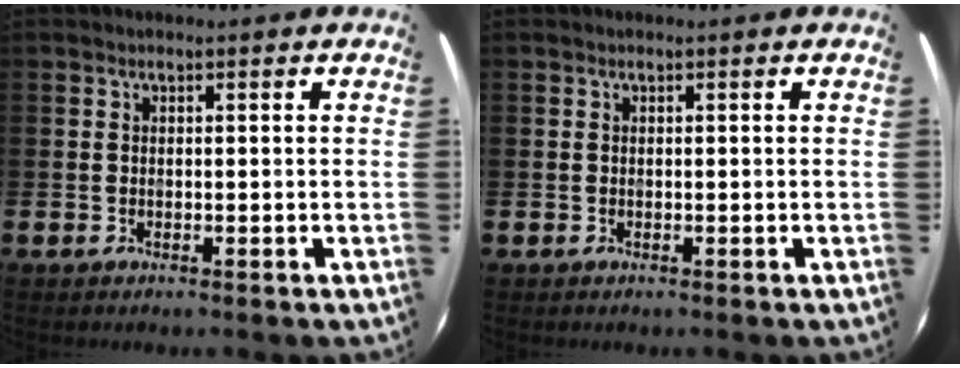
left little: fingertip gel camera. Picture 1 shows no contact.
{"total": 0.0}